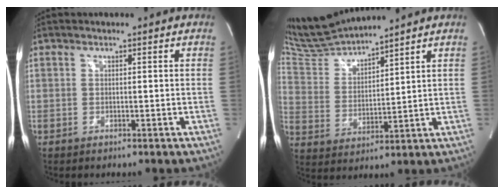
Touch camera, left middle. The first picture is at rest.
{"total": 10.0, "force": [9.7, -0.3, 2.2], "torque": [-0.068, 0.014, 0.207]}